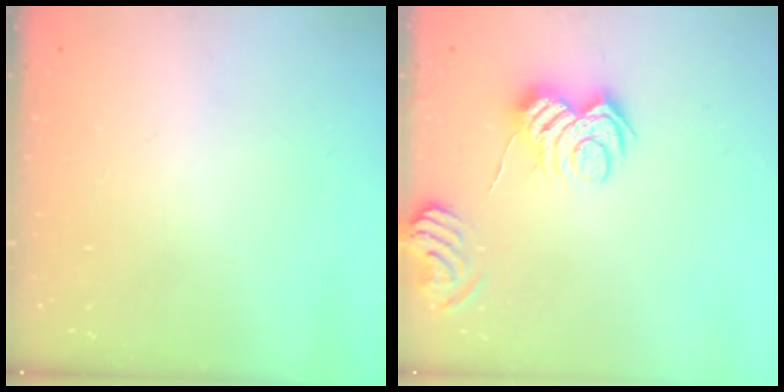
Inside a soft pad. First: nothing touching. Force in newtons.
{"total": 9.7, "press": 9.6, "slide": 0.8}